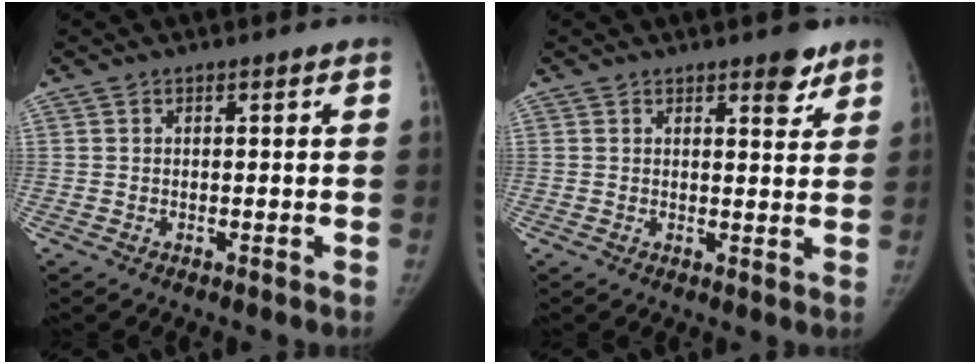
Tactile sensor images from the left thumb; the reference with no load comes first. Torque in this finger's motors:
{"motor_torque": [0.51, -0.39, 0.86, -0.50, 0.12]}